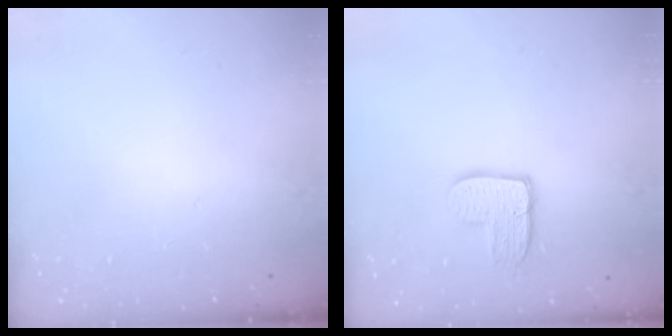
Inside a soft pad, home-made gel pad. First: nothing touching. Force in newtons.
{"total": 10.0, "press": 10.0, "slide": 0.5}